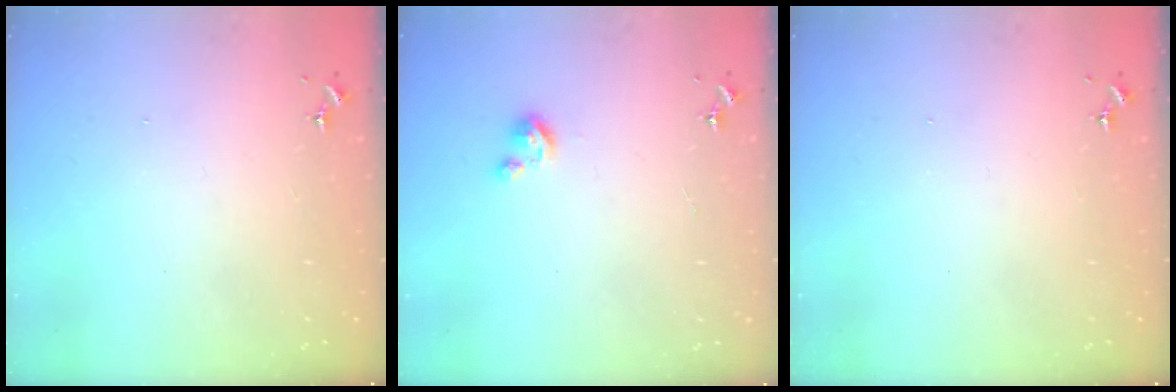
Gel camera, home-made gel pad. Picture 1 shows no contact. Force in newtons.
{"total": 3.2, "press": 3.2, "slide": 0.3}
{"total": 0.0}